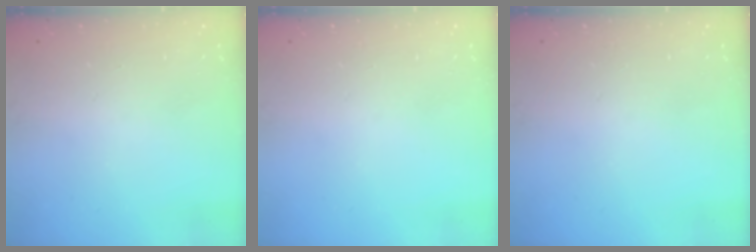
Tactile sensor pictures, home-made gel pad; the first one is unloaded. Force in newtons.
{"total": 0.0}
{"total": 0.0}